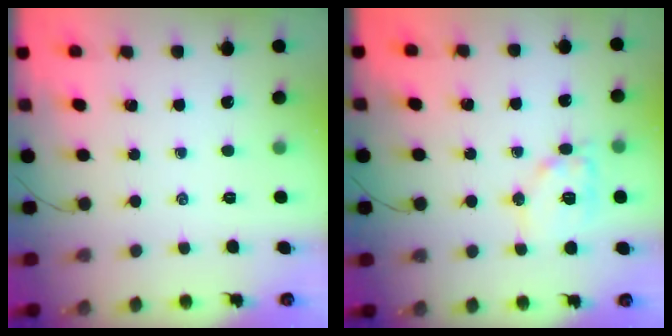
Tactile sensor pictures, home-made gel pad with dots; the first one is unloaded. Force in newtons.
{"total": 11.9, "press": 11.8, "slide": 1.1}